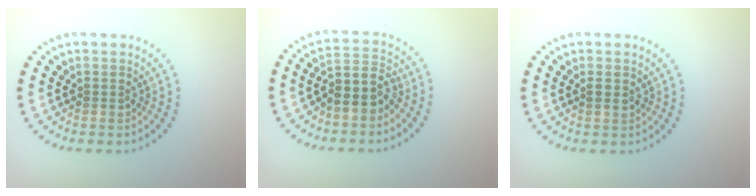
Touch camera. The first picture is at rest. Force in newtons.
{"total": 3.4, "press": 2.9, "slide": 1.6}
{"total": 0.6, "press": 0.6, "slide": 0.3}